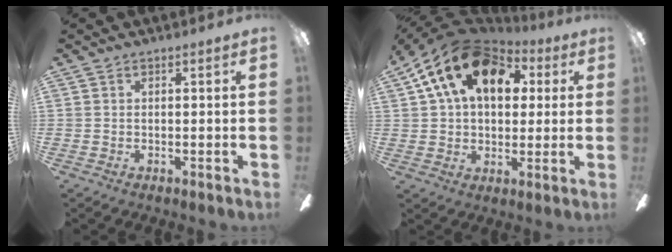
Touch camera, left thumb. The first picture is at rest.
{"total": 18.6, "force": [8.0, 11.7, 12.0], "torque": [-0.224, -0.015, 0.141]}